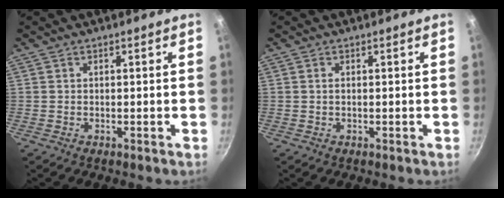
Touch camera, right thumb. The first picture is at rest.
{"total": 0.6, "force": [0.2, 0.3, 0.6], "torque": [-0.011, 0.001, 0.003]}